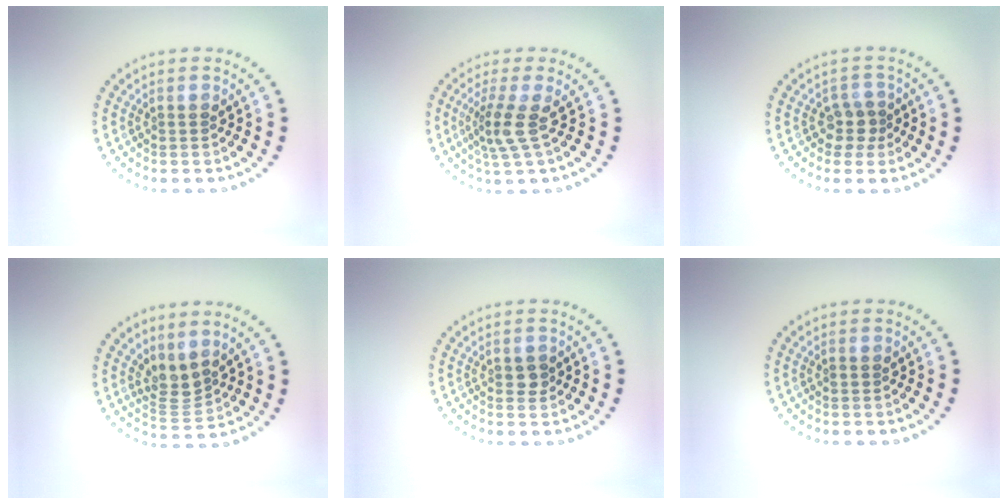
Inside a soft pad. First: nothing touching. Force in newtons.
{"total": 2.9, "press": 2.2, "slide": 1.9}
{"total": 2.2, "press": 1.8, "slide": 1.2}
{"total": 2.7, "press": 2.0, "slide": 1.7}
{"total": 1.3, "press": 1.3, "slide": 0.1}
{"total": 0.7, "press": 0.7, "slide": 0.0}